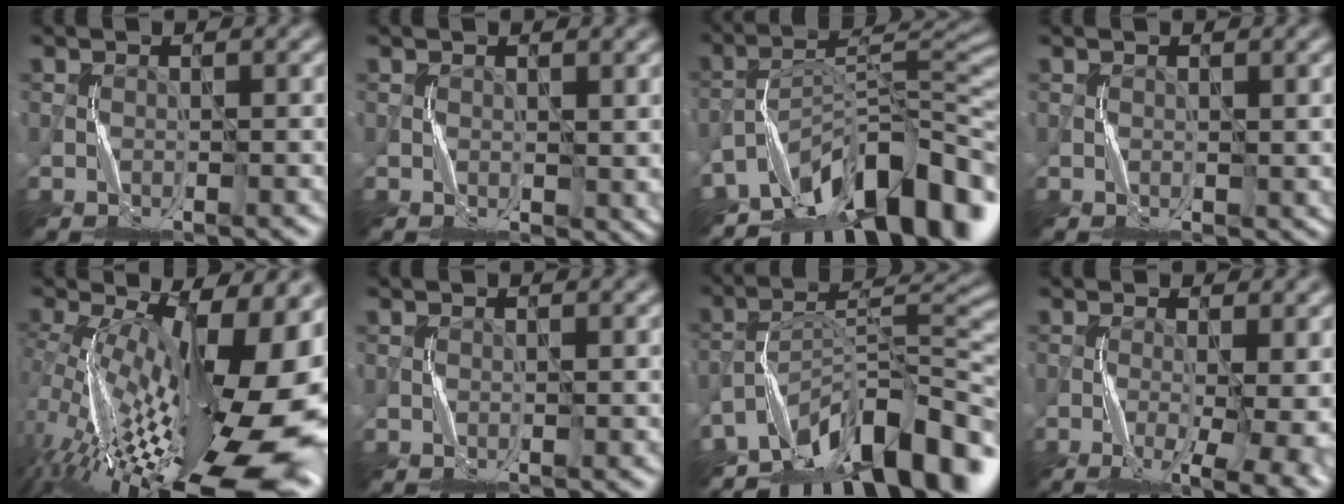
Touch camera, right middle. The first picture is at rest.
{"total": 1.6, "force": [0.4, 1.1, 1.1], "torque": [-0.010, -0.003, 0.011]}
{"total": 12.2, "force": [-8.9, 4.3, 7.1], "torque": [-0.092, 0.019, -0.159]}
{"total": 0.8, "force": [0.2, 0.6, 0.4], "torque": [-0.002, 0.000, 0.006]}
{"total": 20.4, "force": [-2.3, 7.9, 18.6], "torque": [-0.258, -0.004, -0.046]}
{"total": 0.0}
{"total": 11.0, "force": [-8.5, 3.5, 6.1], "torque": [-0.070, 0.017, -0.154]}
{"total": 7.7, "force": [-2.6, 2.8, 6.8], "torque": [-0.094, -0.007, -0.028]}